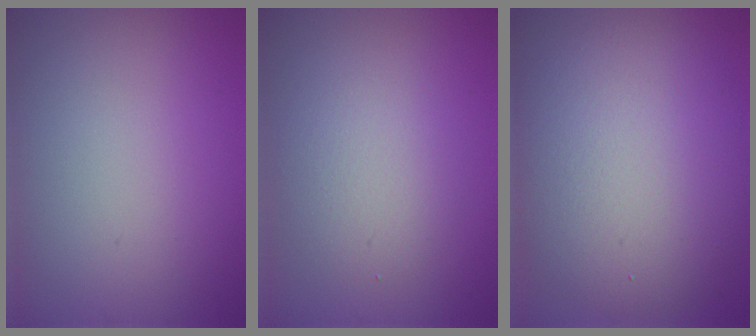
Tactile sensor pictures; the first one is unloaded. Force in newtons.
{"total": 2.9, "press": 2.9, "slide": 0.2}
{"total": 10.1, "press": 10.0, "slide": 0.6}